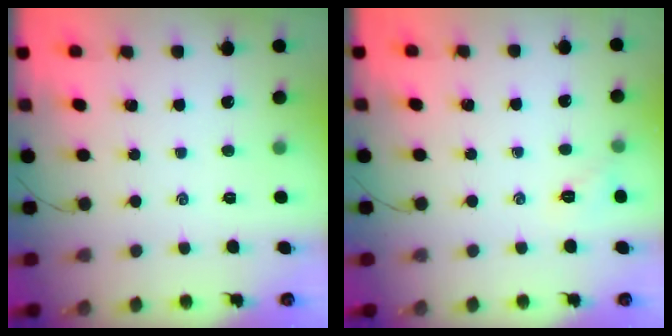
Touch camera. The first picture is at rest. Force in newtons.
{"total": 5.8, "press": 5.5, "slide": 1.6}